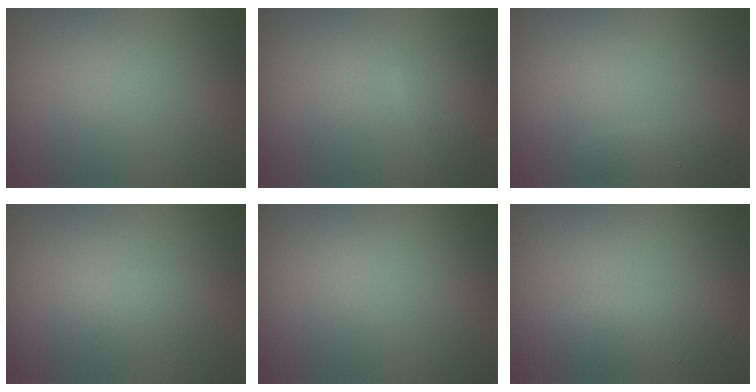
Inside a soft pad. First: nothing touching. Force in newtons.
{"total": 1.9, "press": 1.9, "slide": 0.1}
{"total": 1.2, "press": 1.2, "slide": 0.1}
{"total": 2.0, "press": 2.0, "slide": 0.1}
{"total": 0.0}
{"total": 2.4, "press": 2.4, "slide": 0.1}